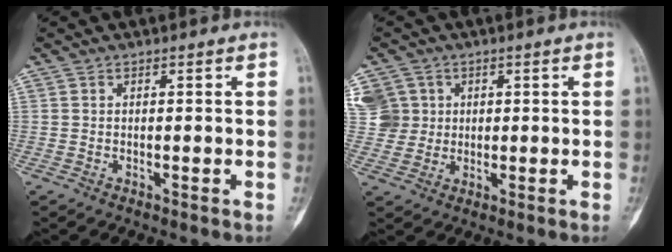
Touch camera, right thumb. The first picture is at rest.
{"total": 7.8, "force": [2.3, 7.3, 1.6], "torque": [-0.012, 0.011, 0.052]}